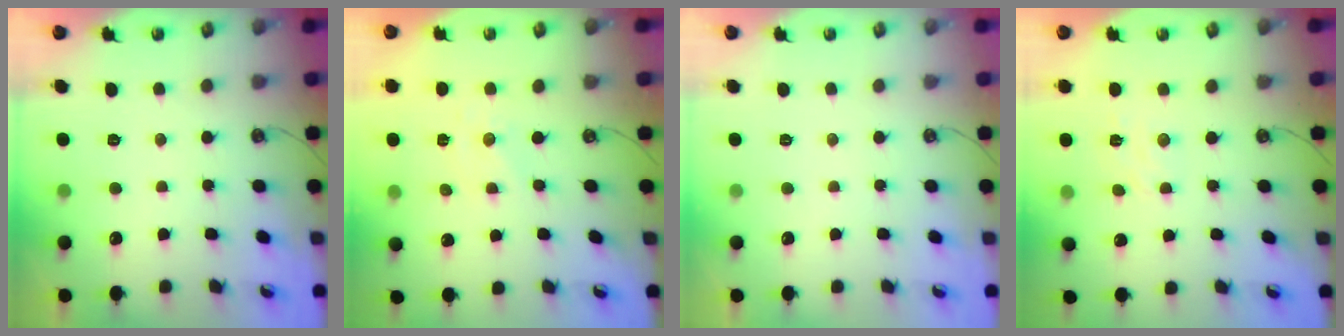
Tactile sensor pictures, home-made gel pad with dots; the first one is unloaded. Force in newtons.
{"total": 0.0}
{"total": 0.0}
{"total": 3.0, "press": 3.0, "slide": 0.5}